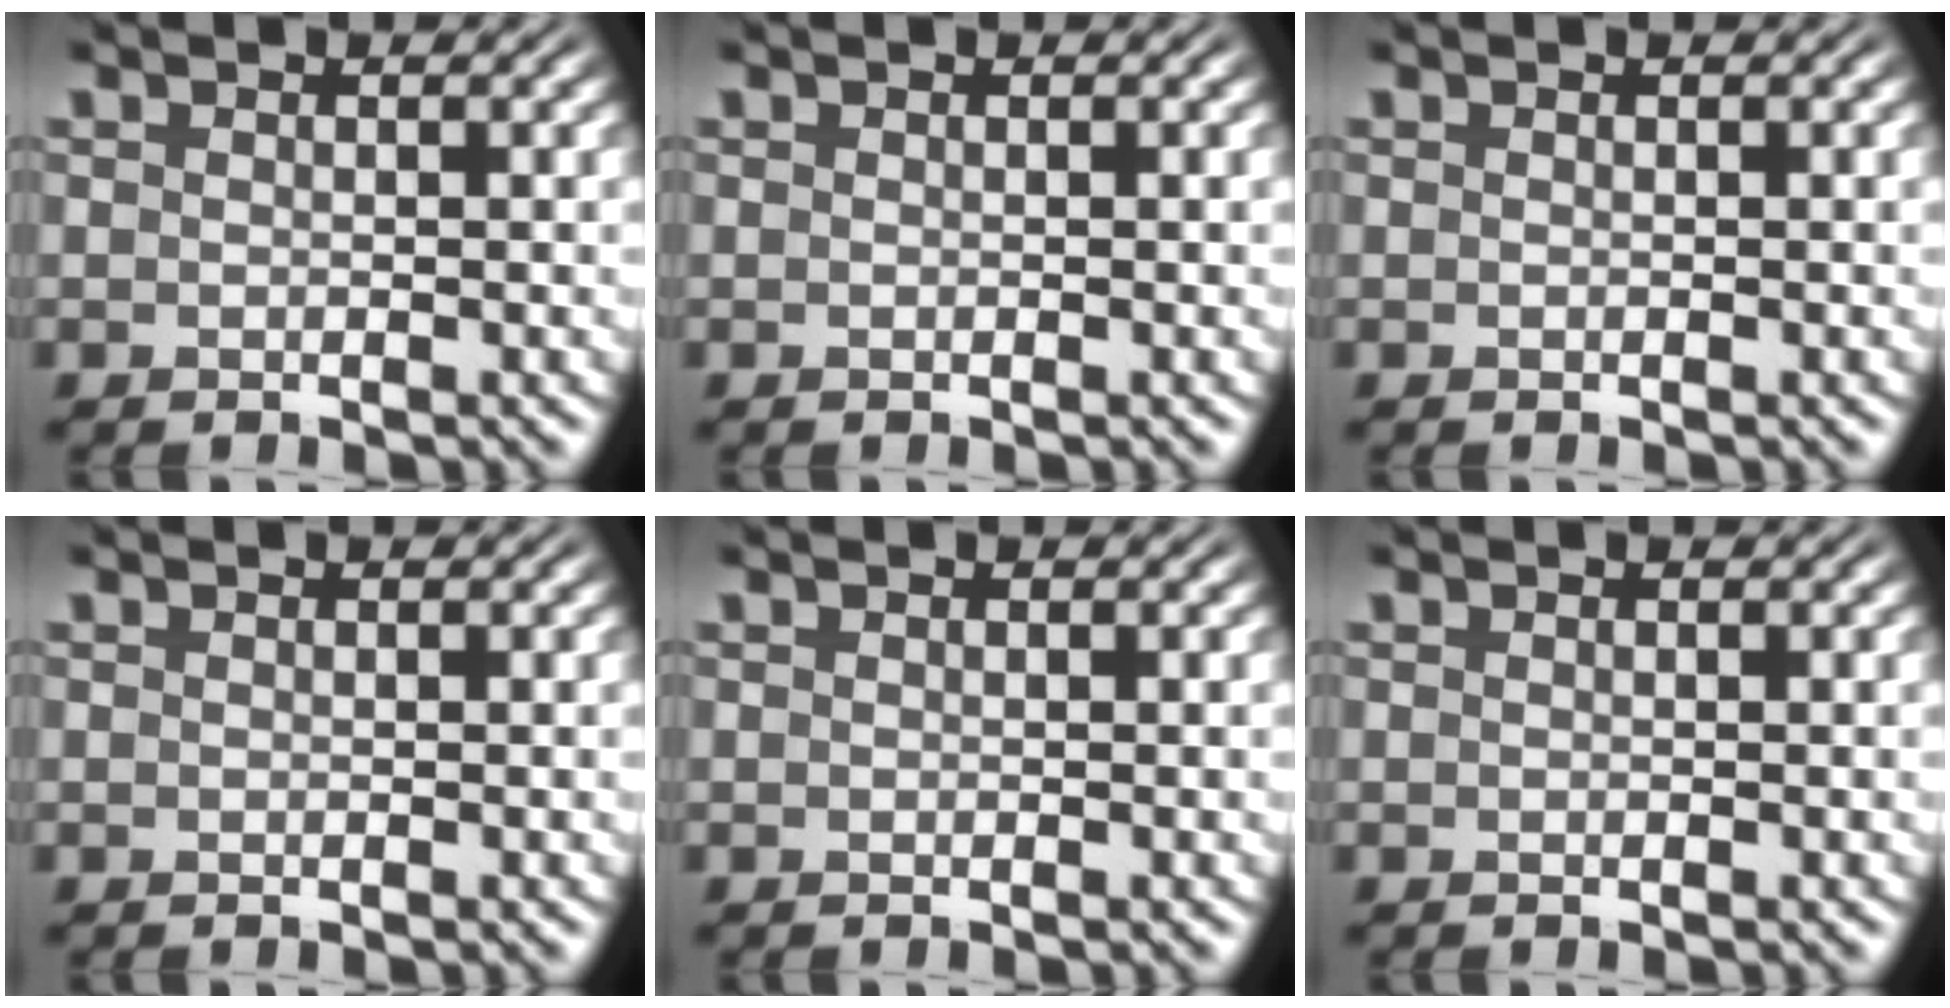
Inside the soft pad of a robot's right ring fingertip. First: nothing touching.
{"total": 0.0}
{"total": 0.0}
{"total": 0.0}
{"total": 0.0}
{"total": 0.0}